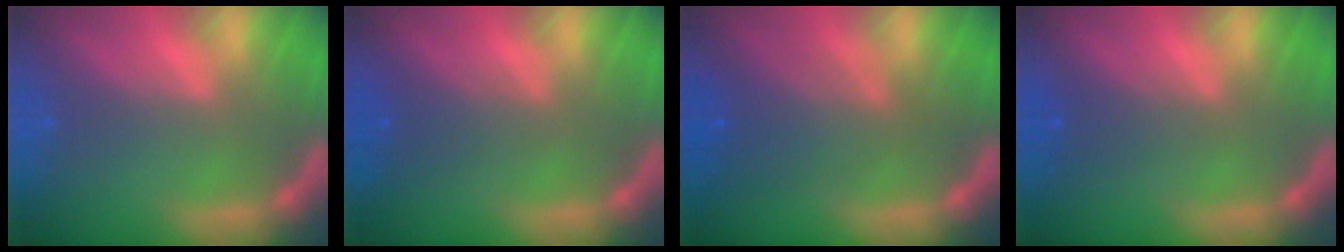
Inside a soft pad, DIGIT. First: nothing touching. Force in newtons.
{"total": 2.5}
{"total": 5.1}
{"total": 2.0}